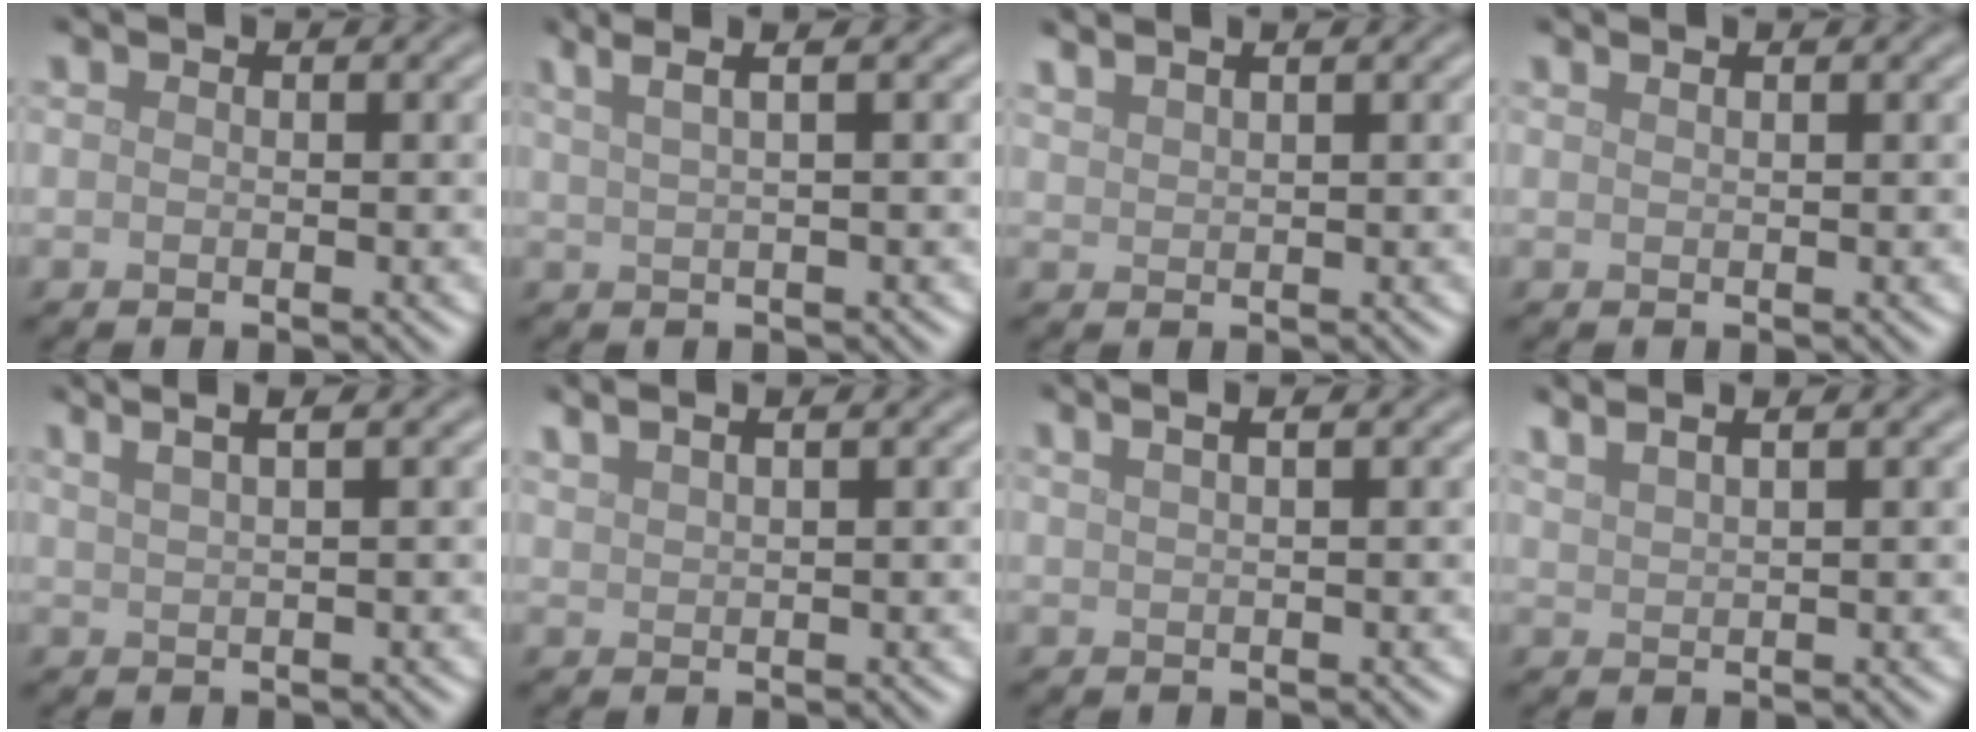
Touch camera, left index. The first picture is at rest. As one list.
[{"total": 5.4, "force": [3.4, 2.0, 3.8], "torque": [-0.041, 0.031, 0.022]}, {"total": 2.5, "force": [2.0, 0.7, 1.3], "torque": [-0.008, 0.009, 0.018]}, {"total": 1.0, "force": [0.7, 0.4, 0.5], "torque": [-0.003, -0.001, 0.004]}, {"total": 5.5, "force": [3.4, 2.2, 3.6], "torque": [-0.031, 0.036, 0.023]}, {"total": 3.4, "force": [2.5, 1.2, 2.0], "torque": [-0.017, 0.019, 0.019]}, {"total": 4.3, "force": [2.4, 2.1, 2.9], "torque": [-0.019, 0.031, 0.004]}, {"total": 4.5, "force": [3.2, 1.7, 2.6], "torque": [-0.018, 0.030, 0.022]}]